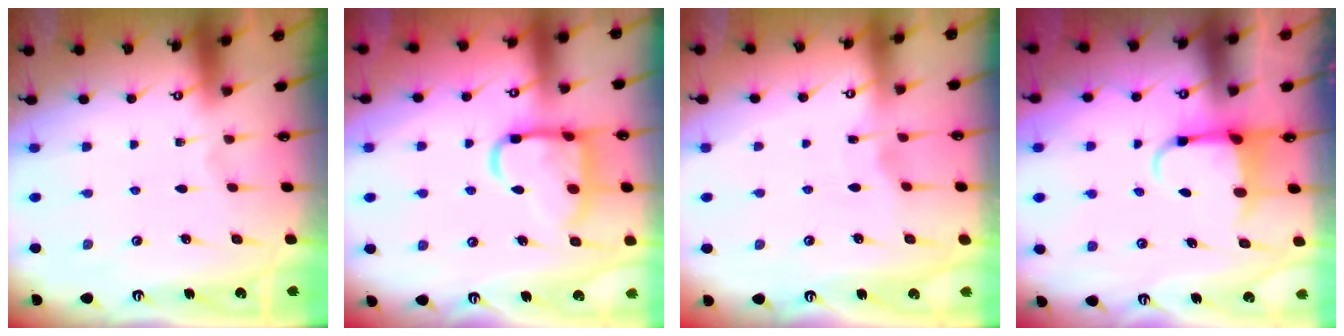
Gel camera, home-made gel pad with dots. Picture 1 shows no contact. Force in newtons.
{"total": 14.0, "press": 13.9, "slide": 1.5}
{"total": 2.6, "press": 2.6, "slide": 0.3}
{"total": 3.9, "press": 3.7, "slide": 1.0}